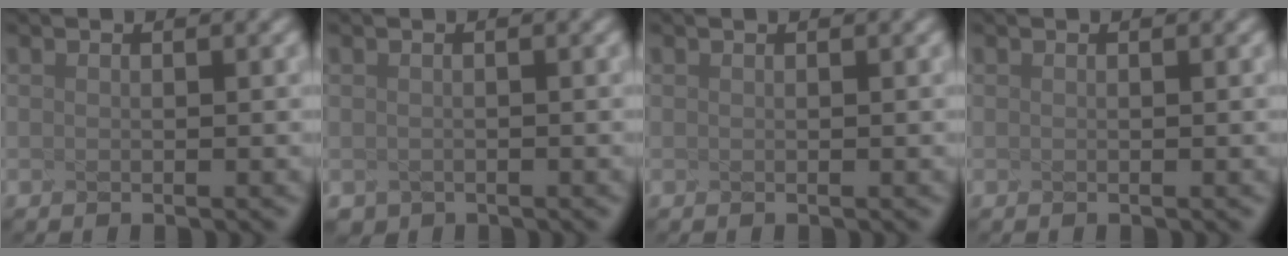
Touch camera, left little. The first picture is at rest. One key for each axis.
{"total": 1.1, "fx": -0.6, "fy": -0.5, "fz": -0.8, "tx": -0.010, "ty": -0.009, "tz": 0.022}
{"total": 0.0}
{"total": 0.0}